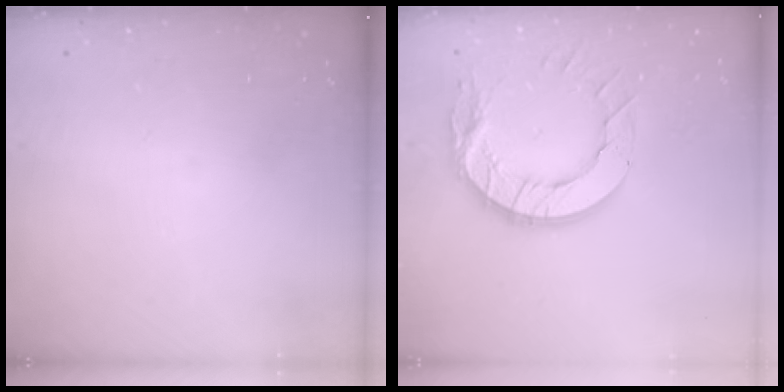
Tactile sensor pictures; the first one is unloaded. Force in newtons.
{"total": 14.5, "press": 14.4, "slide": 1.2}